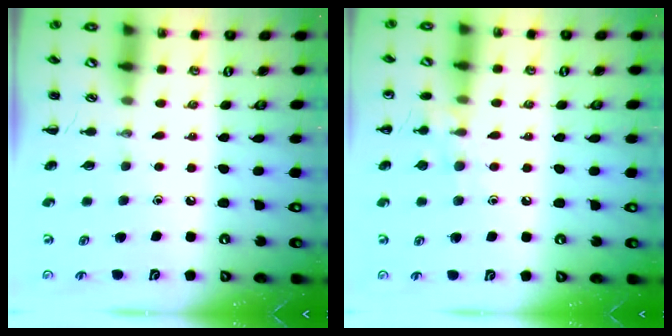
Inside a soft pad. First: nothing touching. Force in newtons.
{"total": 7.7, "press": 7.5, "slide": 1.7}